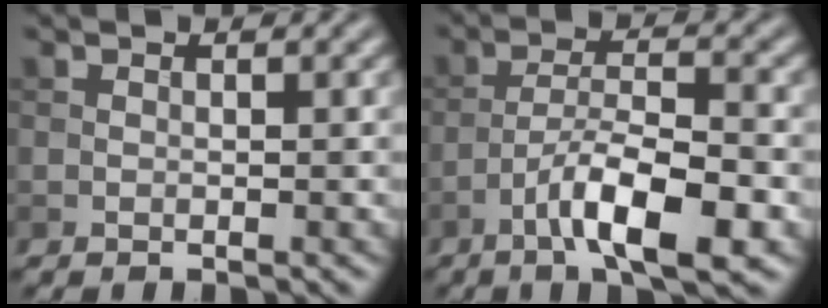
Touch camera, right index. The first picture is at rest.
{"total": 7.7, "force": [-4.0, 2.0, 6.3], "torque": [-0.105, 0.010, -0.071]}